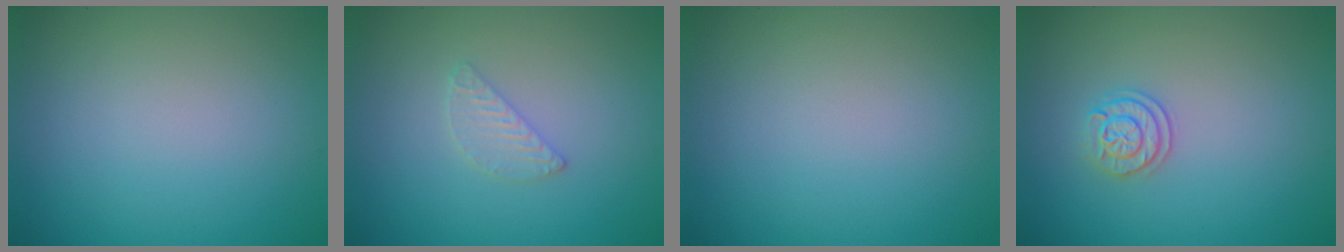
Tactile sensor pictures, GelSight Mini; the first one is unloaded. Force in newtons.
{"total": 1.5, "press": 1.5, "slide": 0.2}
{"total": 0.0}
{"total": 1.9, "press": 1.8, "slide": 0.5}